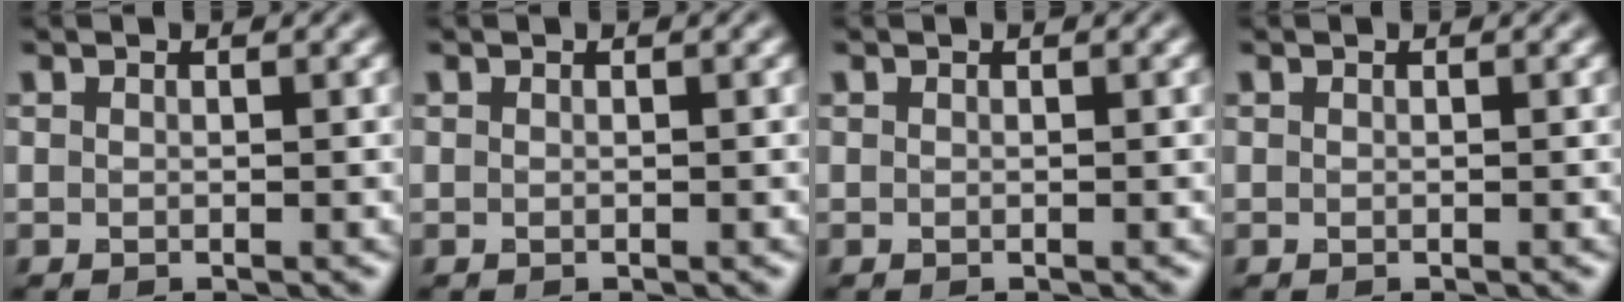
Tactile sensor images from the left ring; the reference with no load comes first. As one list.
[{"total": 0.0}, {"total": 0.0}, {"total": 0.0}]